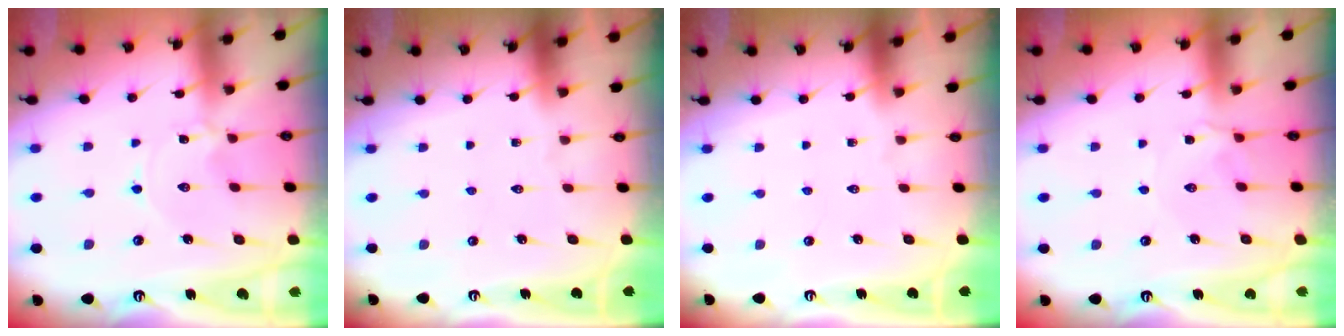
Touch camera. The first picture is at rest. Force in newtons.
{"total": 0.0}
{"total": 0.0}
{"total": 2.2, "press": 2.1, "slide": 0.4}